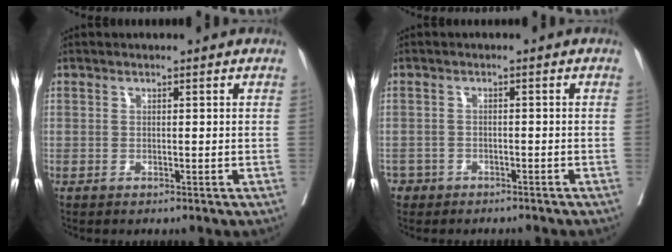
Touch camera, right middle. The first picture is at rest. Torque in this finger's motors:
{"motor_torque": [0.03, -0.05, -0.01, -0.02]}